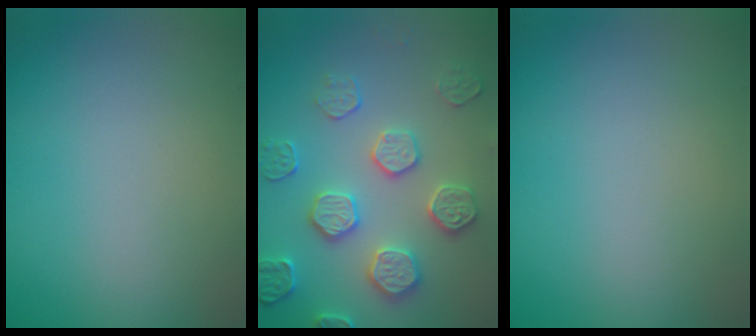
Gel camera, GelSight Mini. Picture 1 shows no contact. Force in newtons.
{"total": 4.6, "press": 4.2, "slide": 1.7}
{"total": 0.0}